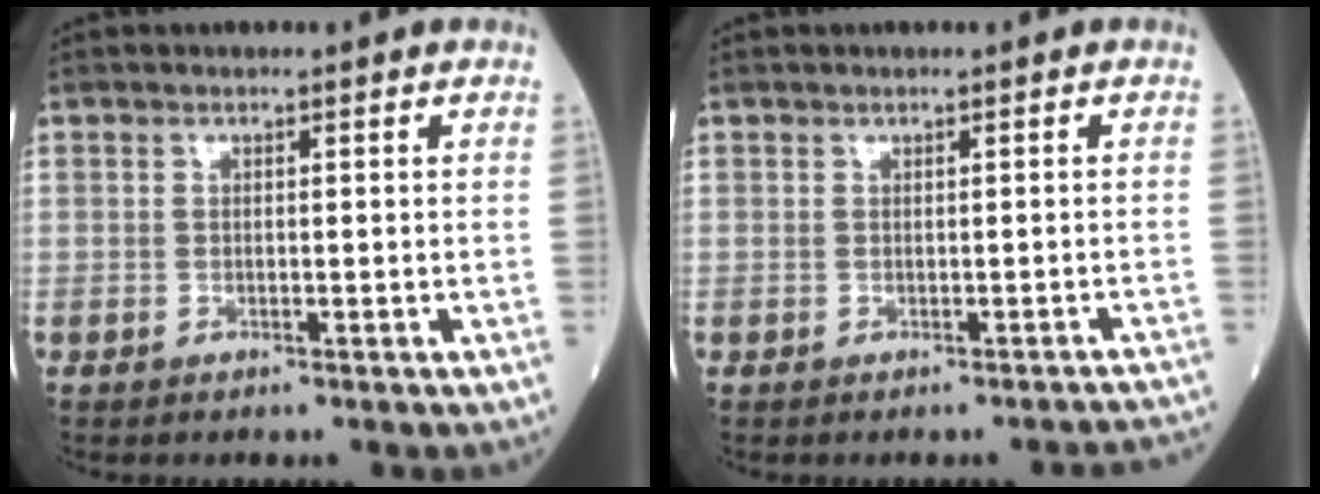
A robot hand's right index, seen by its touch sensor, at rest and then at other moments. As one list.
[{"total": 2.9, "force": [-2.8, 0.6, 0.3], "torque": [0.012, -0.005, -0.022]}]